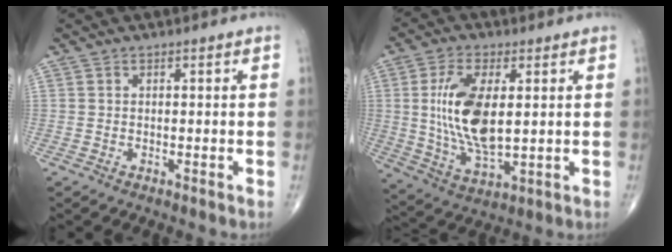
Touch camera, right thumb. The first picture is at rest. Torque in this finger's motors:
{"motor_torque": [2.44, 2.46, 1.86, 0.08, 0.19]}